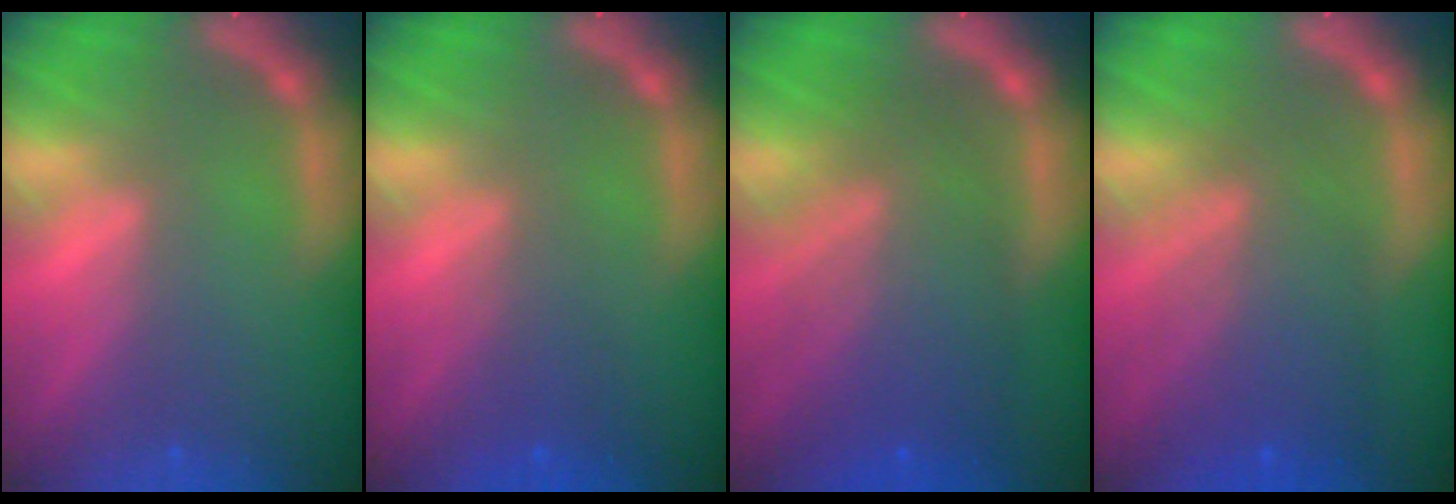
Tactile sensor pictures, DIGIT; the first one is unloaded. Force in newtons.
{"total": 2.5}
{"total": 8.5}
{"total": 7.1}